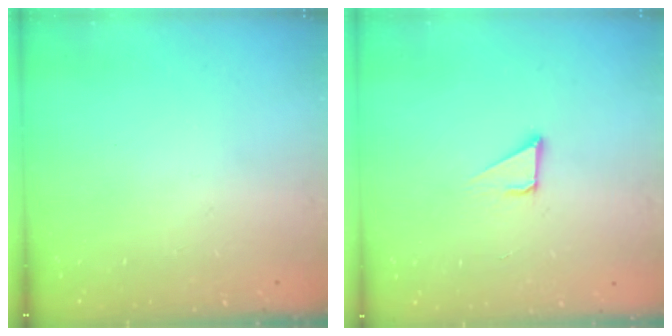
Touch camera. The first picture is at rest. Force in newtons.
{"total": 3.2, "press": 3.2, "slide": 0.2}